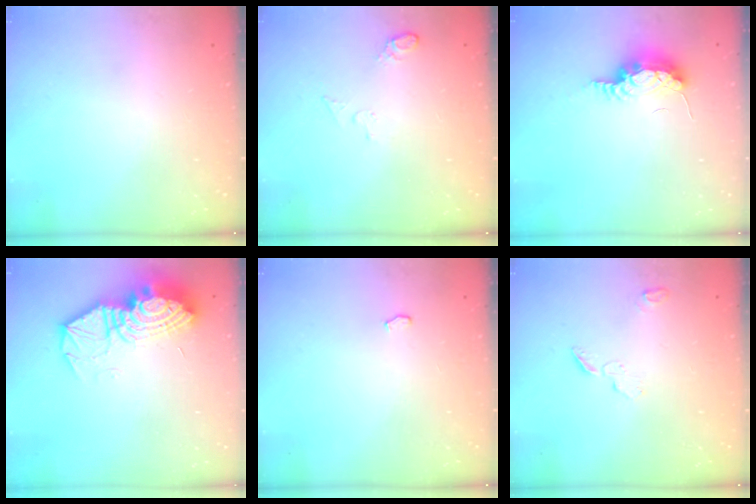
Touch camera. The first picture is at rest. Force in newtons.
{"total": 9.3, "press": 4.3, "slide": 8.2}
{"total": 7.6, "press": 7.3, "slide": 2.1}
{"total": 17.0, "press": 16.9, "slide": 1.5}
{"total": 3.7, "press": 2.8, "slide": 2.5}
{"total": 3.8, "press": 3.8, "slide": 0.4}